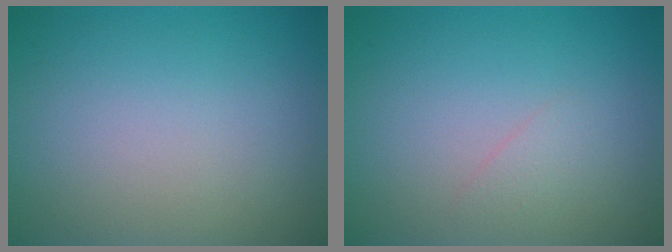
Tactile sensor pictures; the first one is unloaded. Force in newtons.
{"total": 0.8, "press": 0.8, "slide": 0.0}